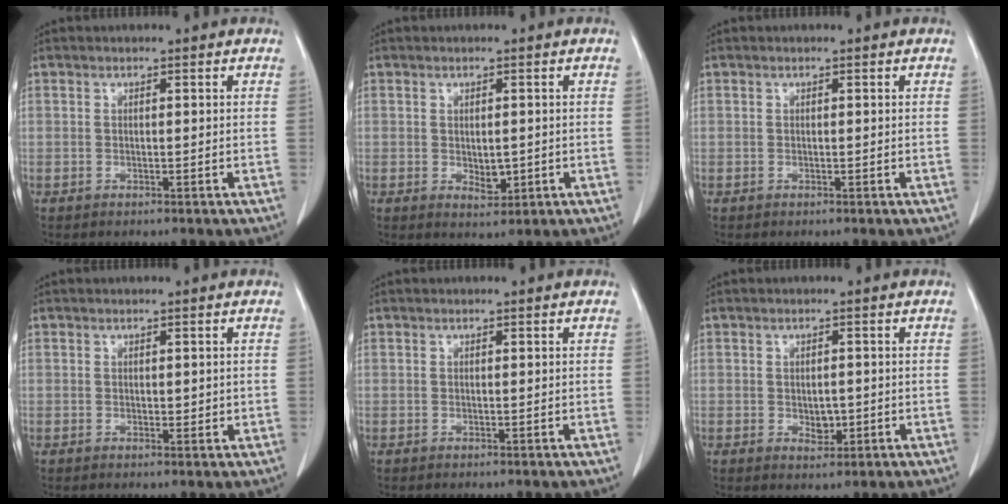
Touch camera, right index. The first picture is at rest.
{"total": 2.7, "force": [-0.3, 1.5, 2.2], "torque": [-0.034, -0.006, 0.004]}
{"total": 0.0}
{"total": 1.4, "force": [0.2, 0.7, 1.2], "torque": [-0.016, -0.004, 0.006]}
{"total": 0.0}
{"total": 2.4, "force": [-0.4, 1.5, 1.9], "torque": [-0.027, -0.002, 0.002]}